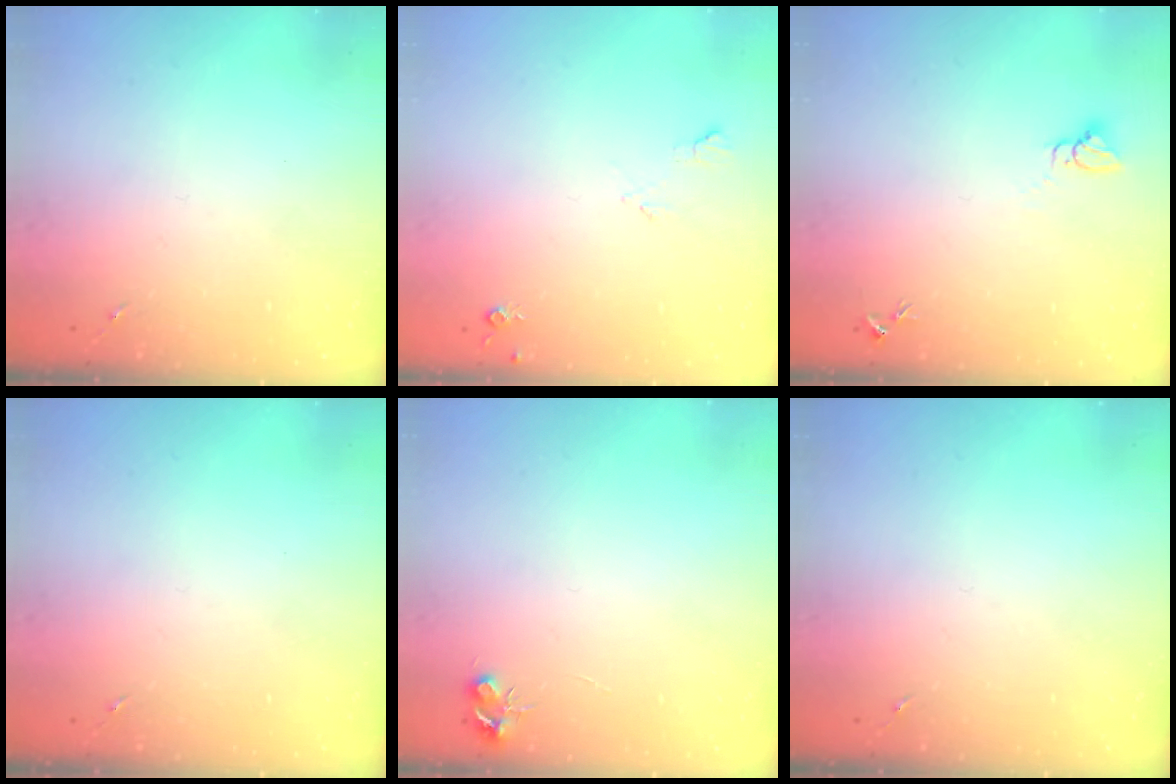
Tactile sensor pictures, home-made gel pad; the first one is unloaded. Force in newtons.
{"total": 5.1, "press": 5.1, "slide": 0.8}
{"total": 2.7, "press": 2.7, "slide": 0.1}
{"total": 0.0}
{"total": 5.3, "press": 5.3, "slide": 0.7}
{"total": 0.0}